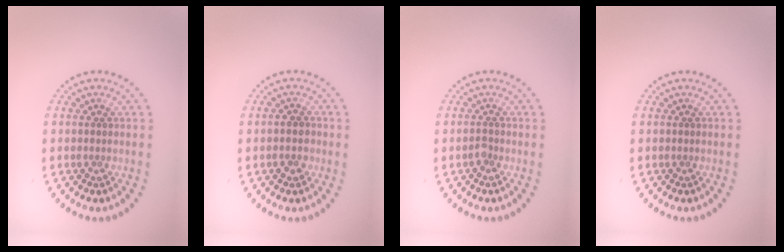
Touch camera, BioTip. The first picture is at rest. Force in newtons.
{"total": 1.7, "press": 1.6, "slide": 0.6}
{"total": 0.8, "press": 0.6, "slide": 0.6}
{"total": 0.0}